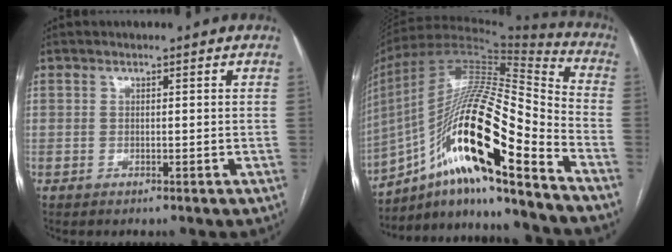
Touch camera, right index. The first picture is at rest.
{"total": 25.0, "force": [-13.4, 3.1, 20.9], "torque": [-0.384, -0.002, -0.235]}